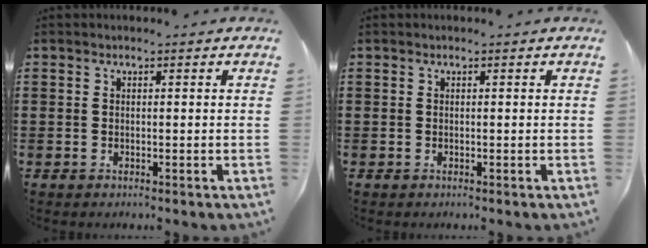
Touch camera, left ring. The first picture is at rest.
{"total": 0.0}